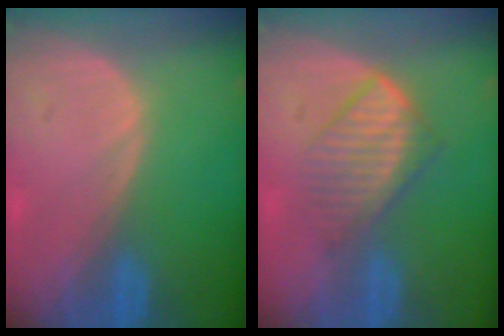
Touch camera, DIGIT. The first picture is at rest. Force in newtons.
{"total": 6.2, "press": 5.8, "slide": 2.3}